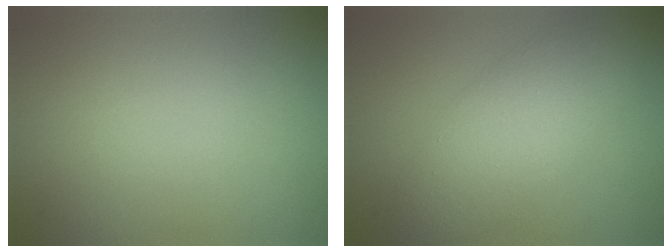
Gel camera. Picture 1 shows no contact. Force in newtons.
{"total": 5.5, "press": 5.5, "slide": 0.1}